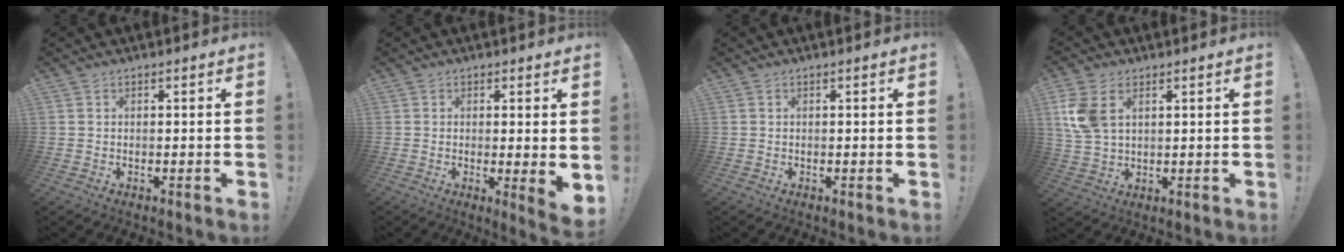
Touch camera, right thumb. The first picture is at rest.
{"total": 4.4, "force": [0.8, 0.7, 4.3], "torque": [-0.052, -0.015, 0.017]}
{"total": 0.0}
{"total": 8.7, "force": [3.6, 5.3, 6.0], "torque": [-0.128, -0.008, 0.071]}